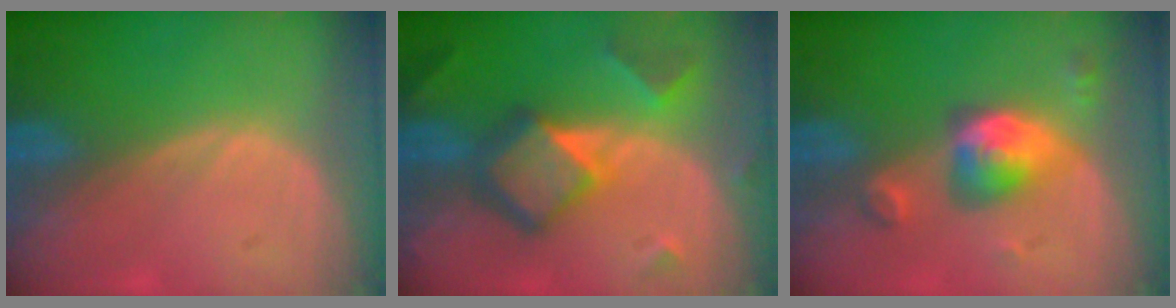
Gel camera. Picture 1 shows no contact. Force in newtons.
{"total": 7.9, "press": 7.9, "slide": 0.6}
{"total": 5.5, "press": 5.4, "slide": 1.0}